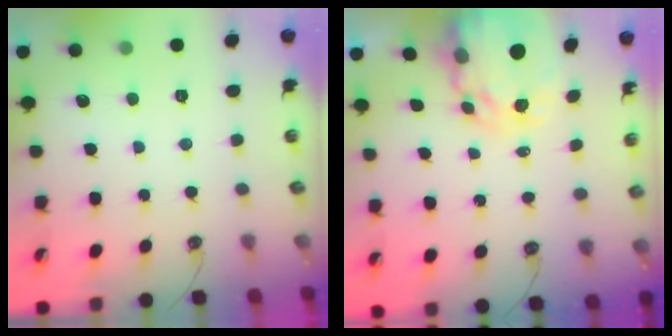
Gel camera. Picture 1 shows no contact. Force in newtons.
{"total": 7.7, "press": 7.7, "slide": 0.6}